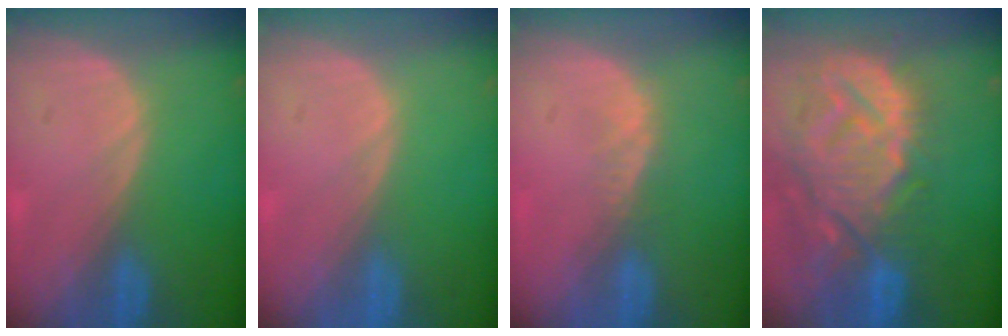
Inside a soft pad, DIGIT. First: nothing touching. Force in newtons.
{"total": 0.0}
{"total": 2.1, "press": 1.5, "slide": 1.4}
{"total": 14.3, "press": 12.3, "slide": 7.4}